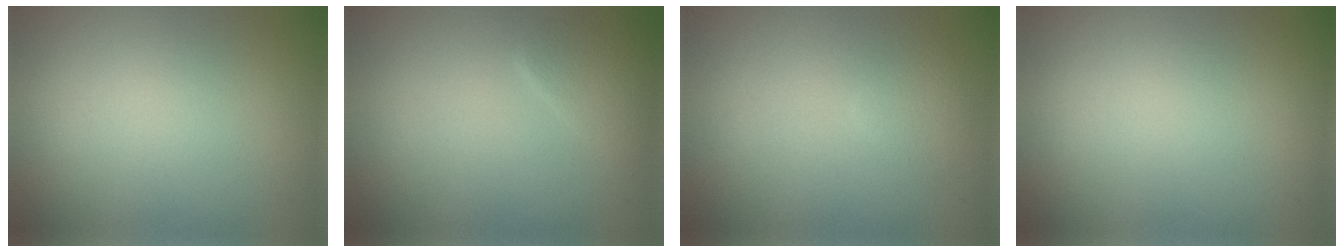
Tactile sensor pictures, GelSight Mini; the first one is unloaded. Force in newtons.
{"total": 2.2, "press": 2.2, "slide": 0.1}
{"total": 1.3, "press": 1.3, "slide": 0.1}
{"total": 0.0}